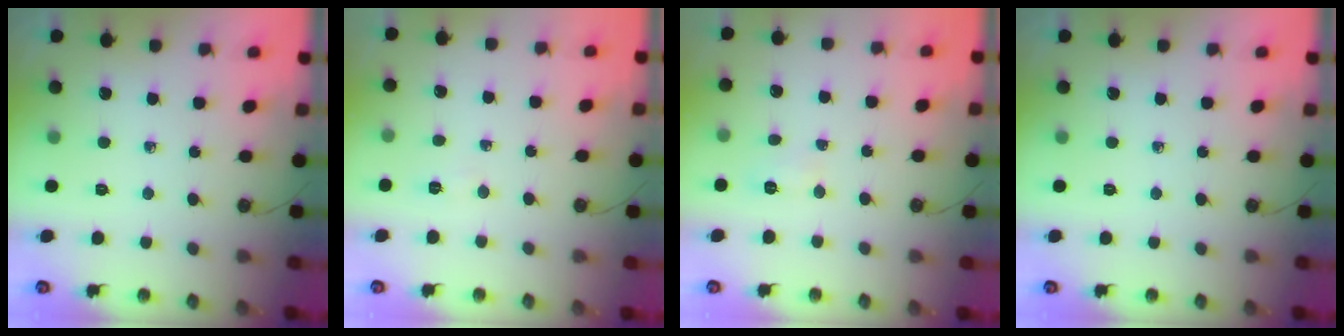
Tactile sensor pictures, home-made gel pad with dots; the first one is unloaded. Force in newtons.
{"total": 2.4, "press": 2.3, "slide": 0.7}
{"total": 3.9, "press": 3.9, "slide": 0.5}
{"total": 0.0}